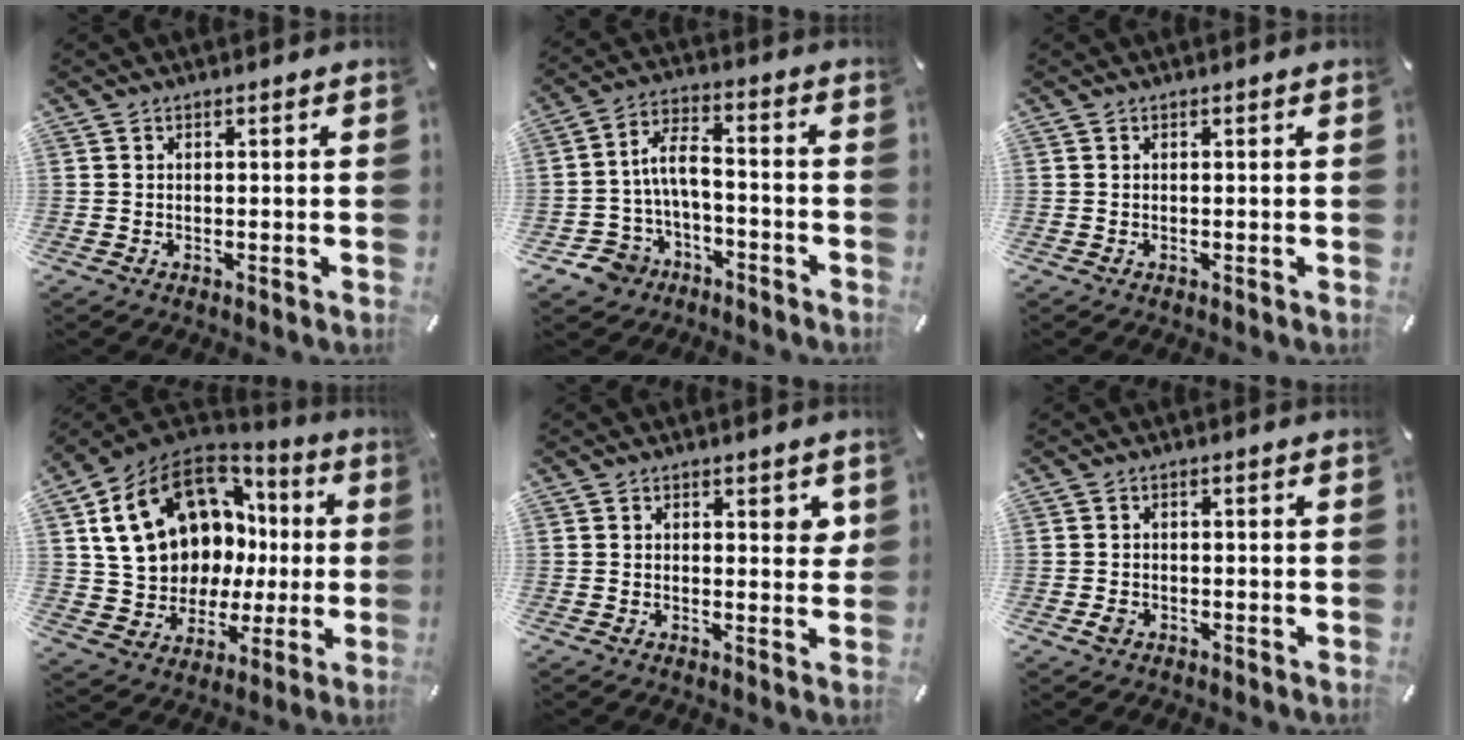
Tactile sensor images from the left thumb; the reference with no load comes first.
{"total": 8.5, "force": [-3.1, 6.1, 5.1], "torque": [-0.114, 0.017, -0.061]}
{"total": 0.0}
{"total": 19.2, "force": [7.3, 14.8, 10.0], "torque": [-0.189, -0.045, 0.155]}
{"total": 3.1, "force": [1.4, 1.6, 2.3], "torque": [-0.016, -0.009, 0.017]}
{"total": 1.9, "force": [-0.8, 1.3, 1.1], "torque": [-0.020, 0.003, -0.014]}